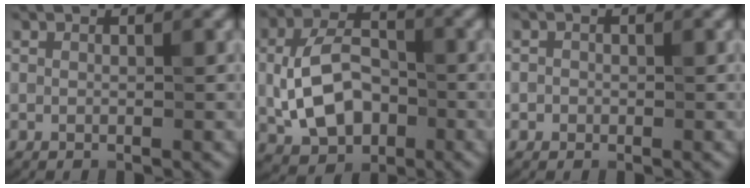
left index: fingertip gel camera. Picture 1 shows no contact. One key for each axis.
{"total": 7.2, "fx": -0.8, "fy": 4.9, "fz": 5.2, "tx": -0.108, "ty": -0.003, "tz": -0.015}
{"total": 0.8, "fx": -0.2, "fy": 0.8, "fz": 0.0, "tx": 0.006, "ty": -0.004, "tz": -0.005}